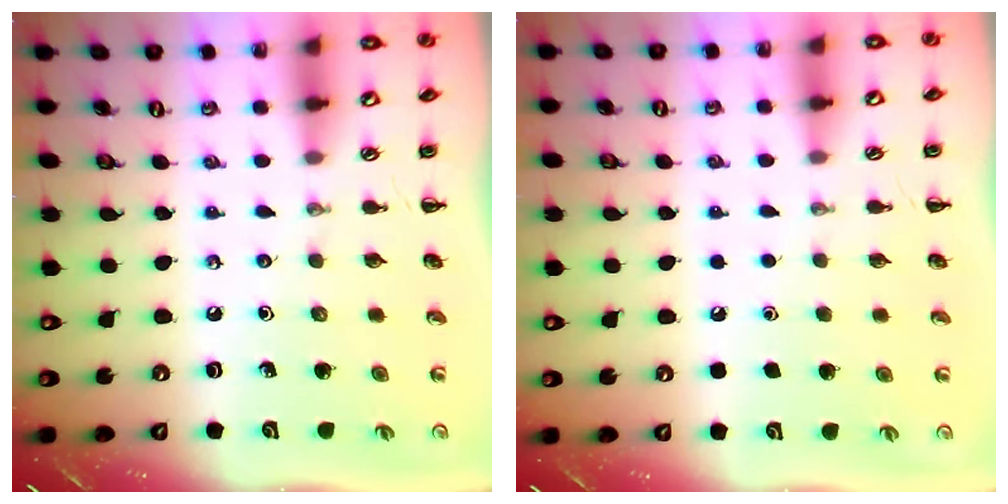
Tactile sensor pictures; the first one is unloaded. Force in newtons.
{"total": 1.8, "press": 1.7, "slide": 0.1}